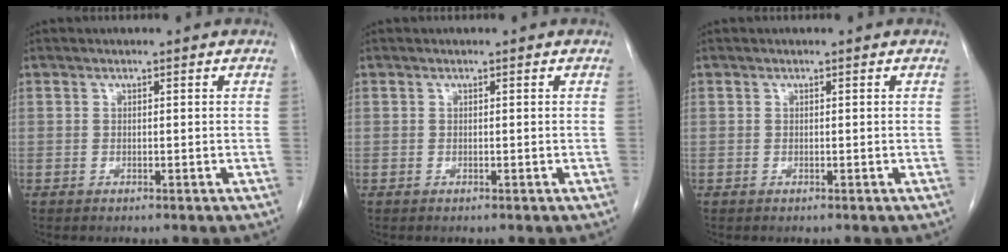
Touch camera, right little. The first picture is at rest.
{"total": 0.0}
{"total": 0.0}